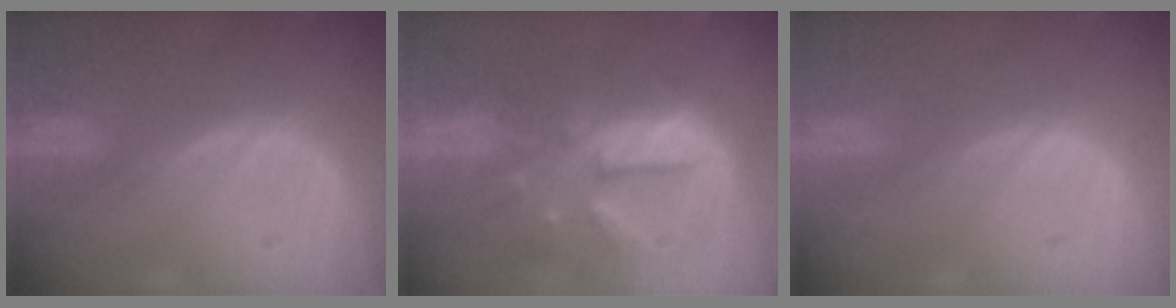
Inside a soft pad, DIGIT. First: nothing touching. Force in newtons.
{"total": 10.2, "press": 9.3, "slide": 4.2}
{"total": 0.0}